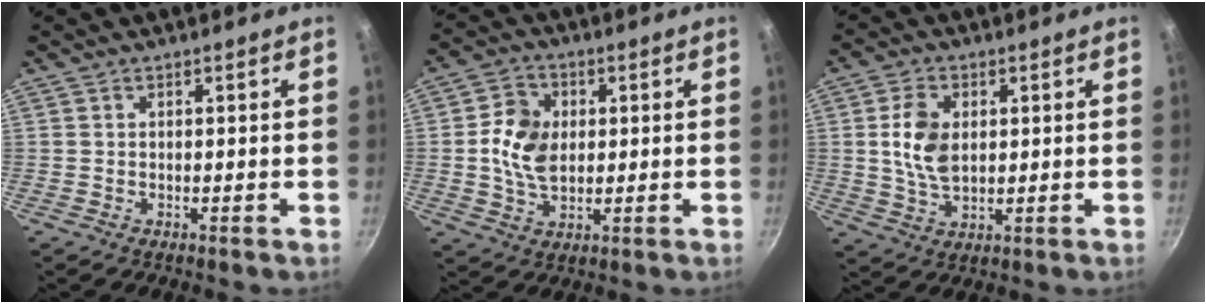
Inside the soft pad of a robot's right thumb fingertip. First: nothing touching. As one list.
[{"total": 9.1, "force": [0.7, 6.6, 6.3], "torque": [-0.098, 0.003, 0.009]}, {"total": 8.5, "force": [1.3, 5.4, 6.5], "torque": [-0.114, -0.004, 0.026]}]